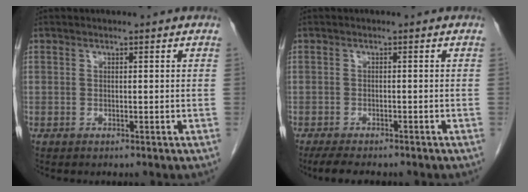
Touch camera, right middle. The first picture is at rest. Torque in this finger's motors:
{"motor_torque": [0.10, -0.02, 0.03, 0.01]}